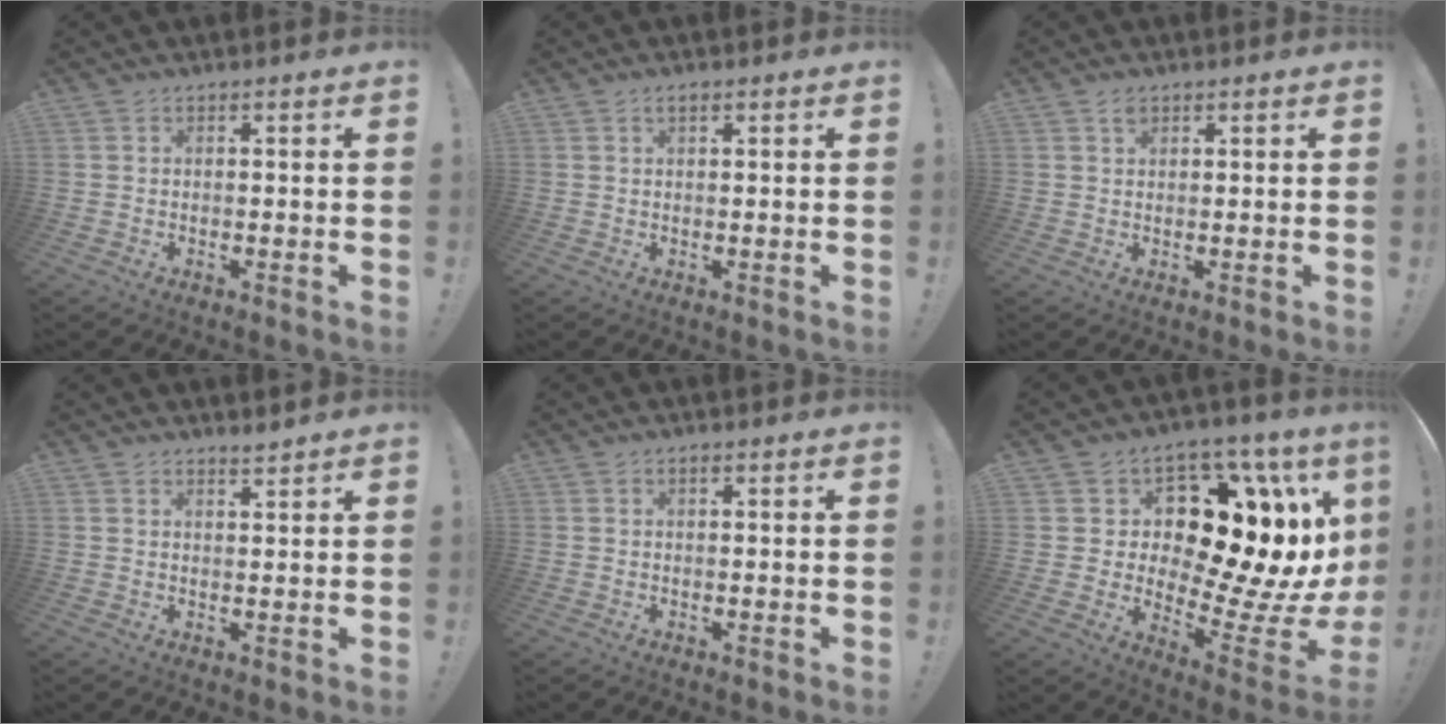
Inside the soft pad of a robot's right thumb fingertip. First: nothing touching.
{"total": 1.6, "force": [0.9, 0.7, 1.1], "torque": [-0.023, 0.002, 0.016]}
{"total": 1.8, "force": [1.2, 1.1, 0.8], "torque": [0.001, -0.006, 0.019]}
{"total": 2.0, "force": [1.9, 0.2, 0.6], "torque": [-0.005, -0.014, 0.034]}
{"total": 0.7, "force": [0.4, 0.4, 0.4], "torque": [-0.008, 0.001, 0.007]}
{"total": 17.4, "force": [3.0, 9.3, 14.3], "torque": [-0.209, -0.050, 0.076]}